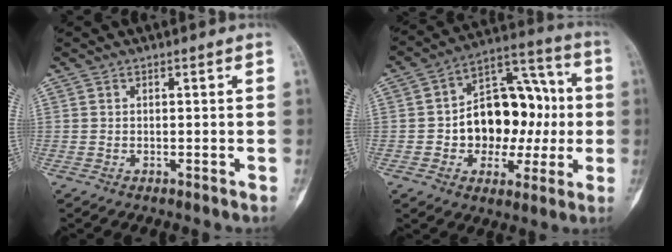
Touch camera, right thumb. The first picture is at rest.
{"total": 18.3, "force": [-0.7, 12.7, 13.1], "torque": [-0.141, 0.040, -0.006]}